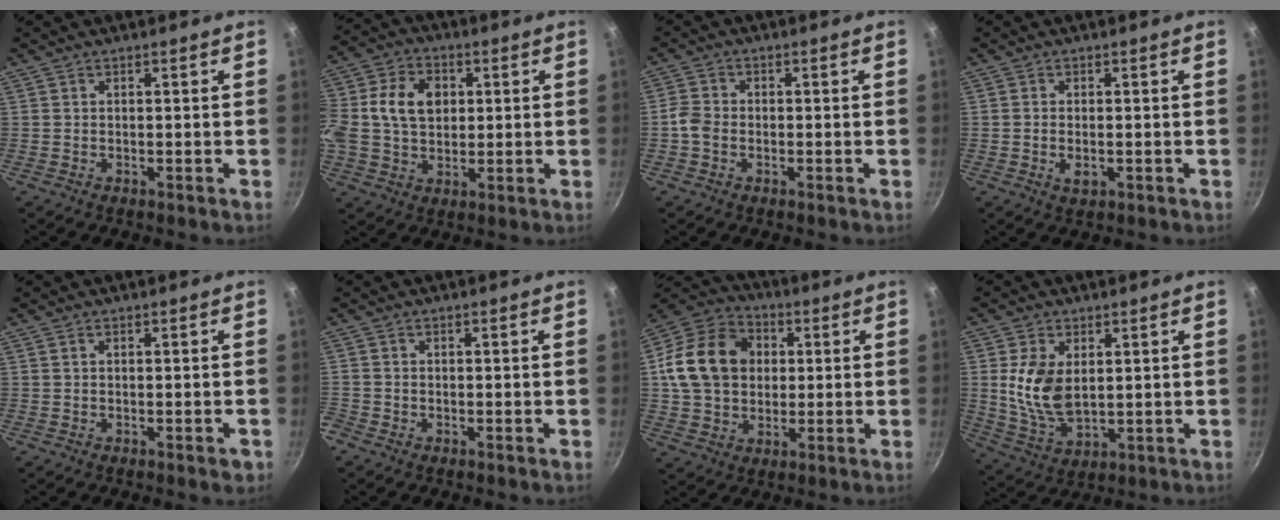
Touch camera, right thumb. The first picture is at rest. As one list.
[{"total": 16.6, "force": [2.4, 12.3, 10.8], "torque": [-0.214, 0.029, 0.033]}, {"total": 3.1, "force": [-1.1, 2.4, 1.6], "torque": [-0.033, 0.014, -0.030]}, {"total": 2.4, "force": [-0.7, 1.2, 2.0], "torque": [-0.038, -0.005, -0.011]}, {"total": 1.7, "force": [-0.6, 0.6, 1.4], "torque": [-0.016, 0.005, -0.006]}, {"total": 2.1, "force": [-1.3, 1.6, 0.6], "torque": [-0.018, 0.002, -0.029]}, {"total": 17.0, "force": [2.4, 13.5, 10.0], "torque": [-0.150, 0.021, 0.032]}, {"total": 10.5, "force": [1.7, 6.4, 8.2], "torque": [-0.157, -0.020, 0.042]}]